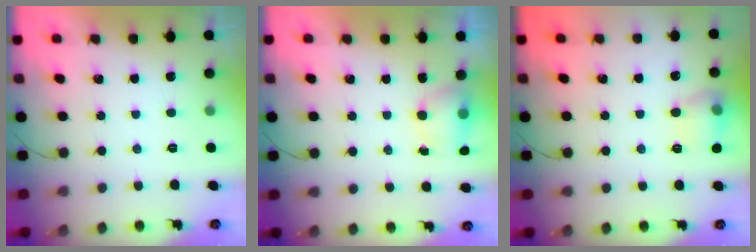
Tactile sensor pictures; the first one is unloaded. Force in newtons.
{"total": 6.9, "press": 5.5, "slide": 4.3}
{"total": 10.2, "press": 10.2, "slide": 0.5}